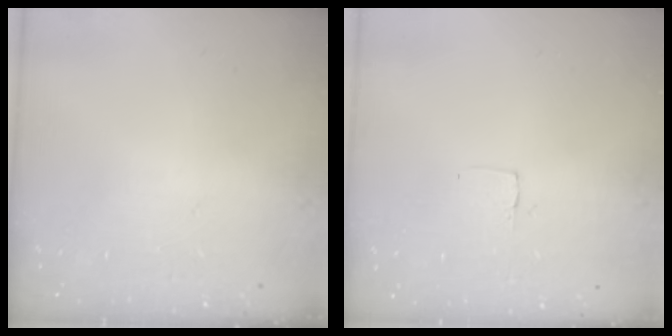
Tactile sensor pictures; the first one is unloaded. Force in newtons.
{"total": 2.6, "press": 2.6, "slide": 0.2}